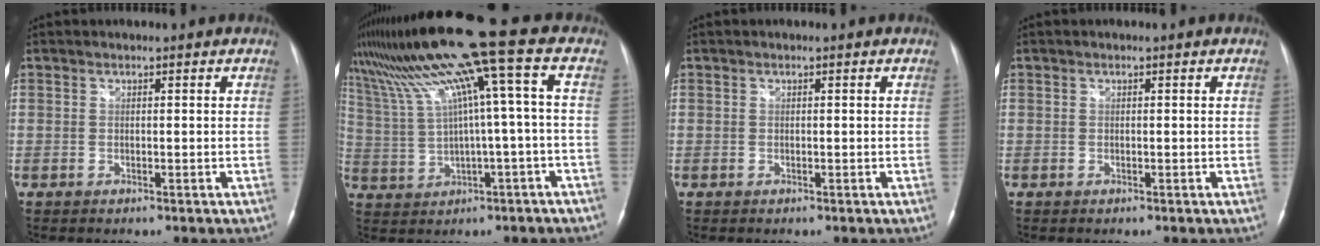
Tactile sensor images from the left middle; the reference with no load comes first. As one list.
[{"total": 13.4, "force": [5.3, -1.4, 12.2], "torque": [-0.219, 0.041, 0.103]}, {"total": 0.0}, {"total": 0.0}]